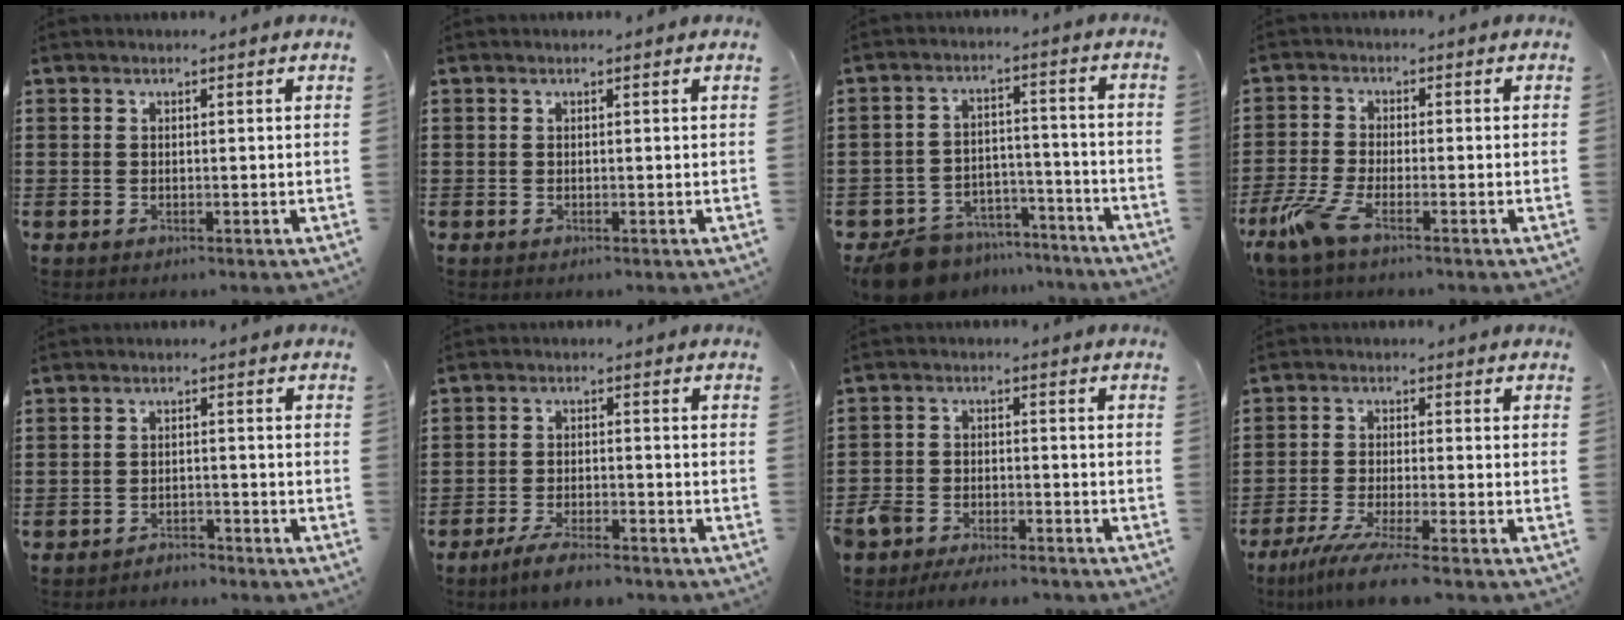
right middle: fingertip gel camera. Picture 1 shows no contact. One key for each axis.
{"total": 0.0}
{"total": 8.5, "fx": -8.1, "fy": 2.2, "fz": 1.4, "tx": -0.037, "ty": 0.025, "tz": -0.159}
{"total": 4.9, "fx": -2.8, "fy": 0.9, "fz": 3.9, "tx": -0.114, "ty": -0.023, "tz": -0.062}
{"total": 2.2, "fx": -2.2, "fy": 0.1, "fz": -0.1, "tx": -0.007, "ty": -0.001, "tz": -0.046}
{"total": 4.2, "fx": -3.7, "fy": 0.5, "fz": 1.9, "tx": -0.038, "ty": 0.000, "tz": -0.072}
{"total": 4.4, "fx": -4.2, "fy": 1.4, "fz": 0.7, "tx": -0.035, "ty": 0.000, "tz": -0.092}
{"total": 5.4, "fx": -4.3, "fy": -0.5, "fz": 3.2, "tx": -0.080, "ty": -0.026, "tz": -0.084}